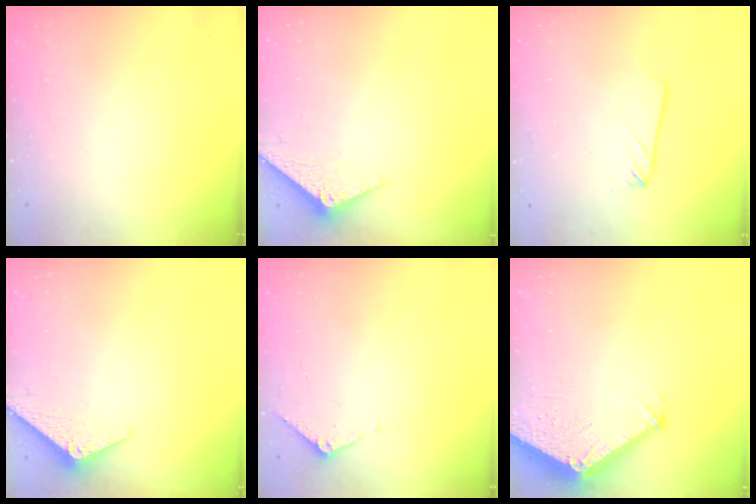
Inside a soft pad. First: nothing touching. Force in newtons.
{"total": 3.0, "press": 3.0, "slide": 0.1}
{"total": 2.2, "press": 2.2, "slide": 0.2}
{"total": 3.0, "press": 3.0, "slide": 0.1}
{"total": 6.2, "press": 6.1, "slide": 0.6}
{"total": 3.5, "press": 3.5, "slide": 0.3}